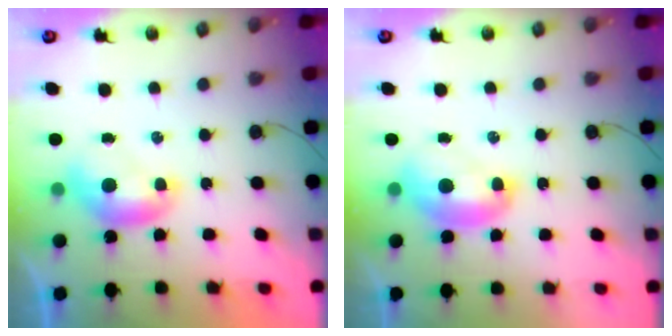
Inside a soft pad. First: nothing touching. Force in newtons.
{"total": 2.5, "press": 2.5, "slide": 0.2}